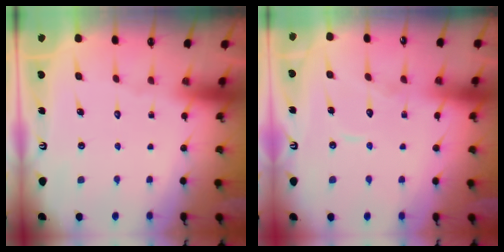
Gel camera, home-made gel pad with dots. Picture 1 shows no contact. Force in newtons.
{"total": 6.7, "press": 6.7, "slide": 0.6}